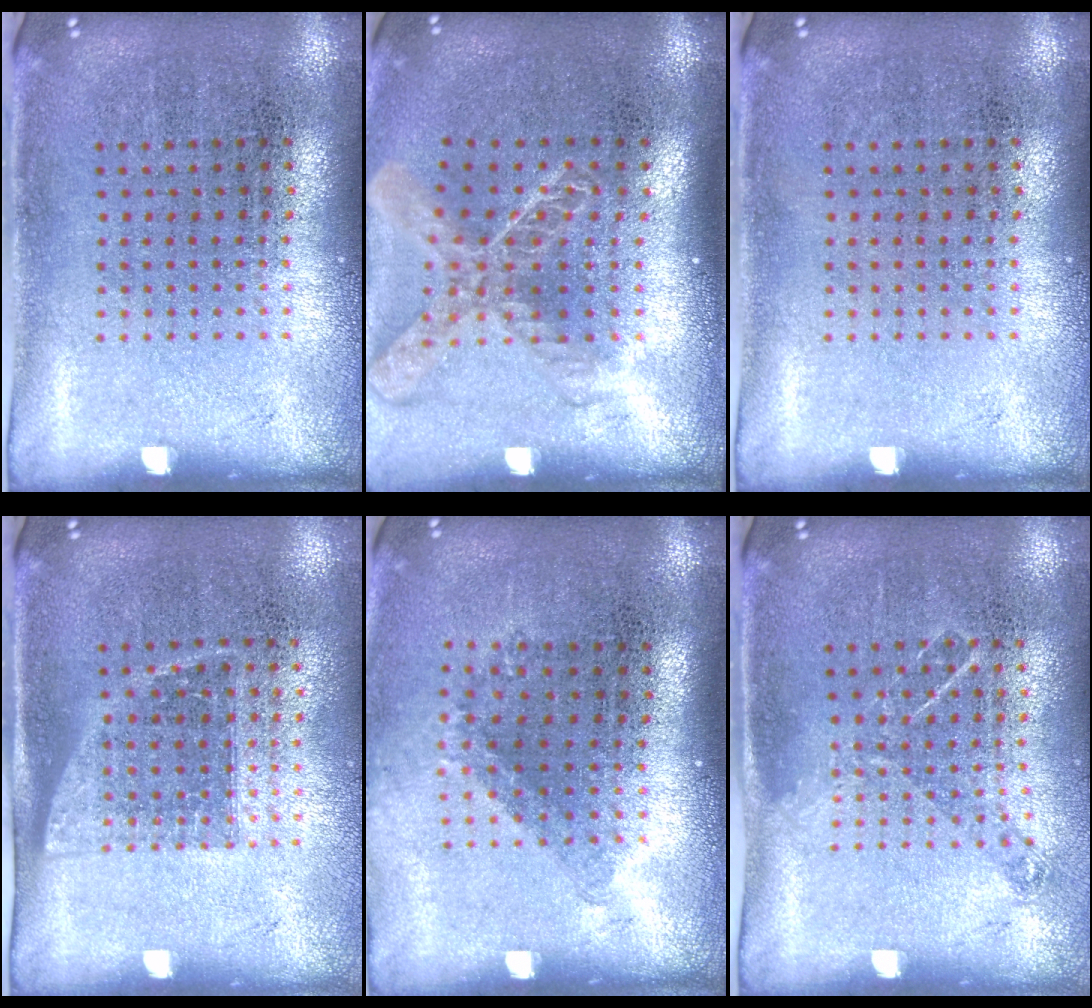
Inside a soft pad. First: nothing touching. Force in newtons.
{"total": 2.0, "press": 1.5, "slide": 1.3}
{"total": 0.0}
{"total": 1.2, "press": 0.9, "slide": 0.7}
{"total": 1.3, "press": 0.8, "slide": 0.9}
{"total": 0.8, "press": 0.8, "slide": 0.2}